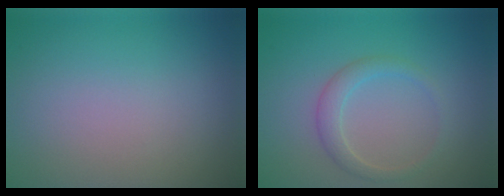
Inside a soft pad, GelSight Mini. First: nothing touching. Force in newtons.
{"total": 1.9, "press": 1.9, "slide": 0.1}